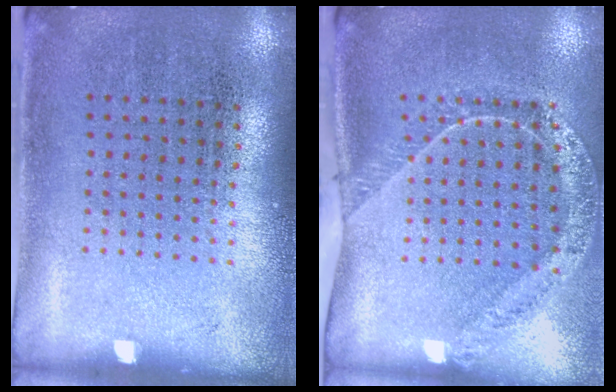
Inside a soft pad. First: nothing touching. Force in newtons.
{"total": 1.5, "press": 1.5, "slide": 0.3}